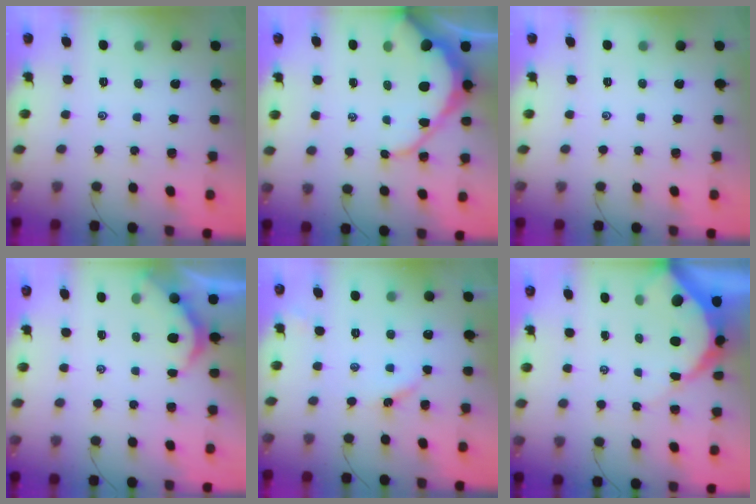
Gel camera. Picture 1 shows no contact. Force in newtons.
{"total": 12.4, "press": 12.3, "slide": 1.4}
{"total": 0.0}
{"total": 2.6, "press": 2.5, "slide": 0.2}
{"total": 3.2, "press": 3.2, "slide": 0.4}
{"total": 8.2, "press": 8.1, "slide": 0.8}